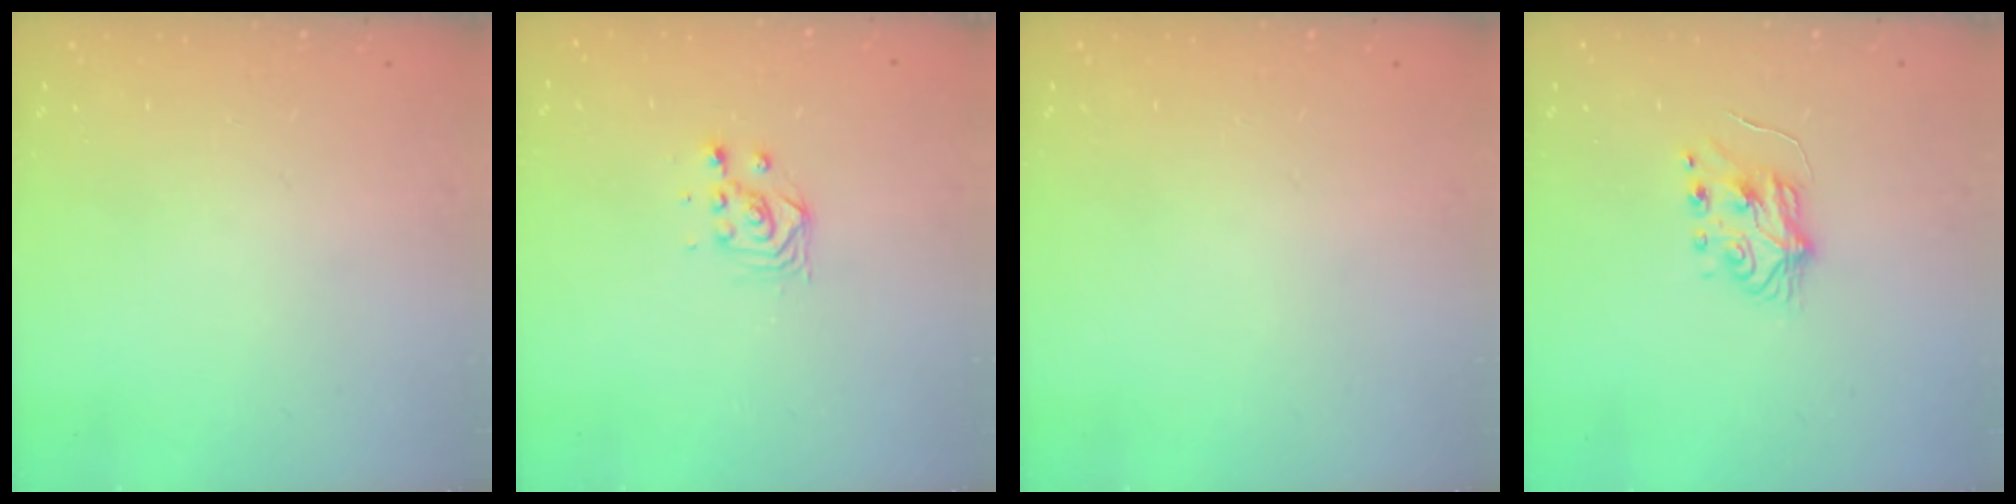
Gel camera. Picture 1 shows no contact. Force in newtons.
{"total": 3.4, "press": 3.4, "slide": 0.1}
{"total": 0.0}
{"total": 5.2, "press": 5.1, "slide": 0.7}